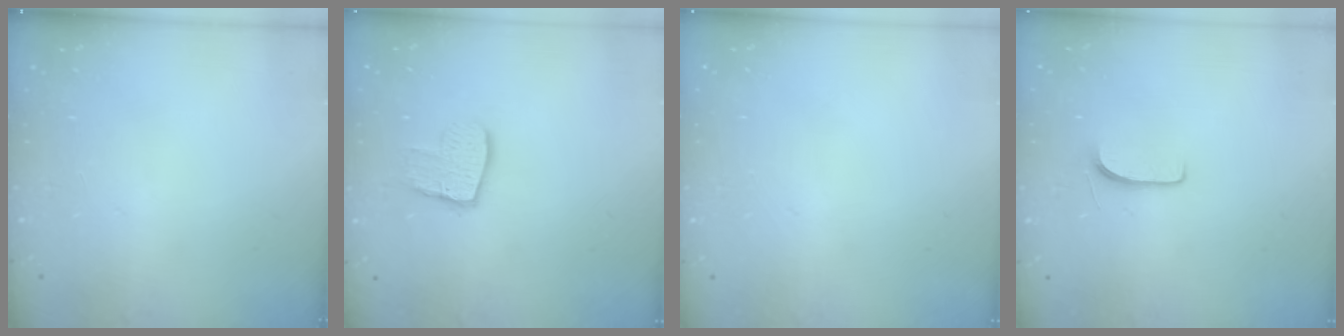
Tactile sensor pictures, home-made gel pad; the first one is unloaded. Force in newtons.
{"total": 10.1, "press": 10.0, "slide": 0.7}
{"total": 0.0}
{"total": 5.1, "press": 5.1, "slide": 0.6}